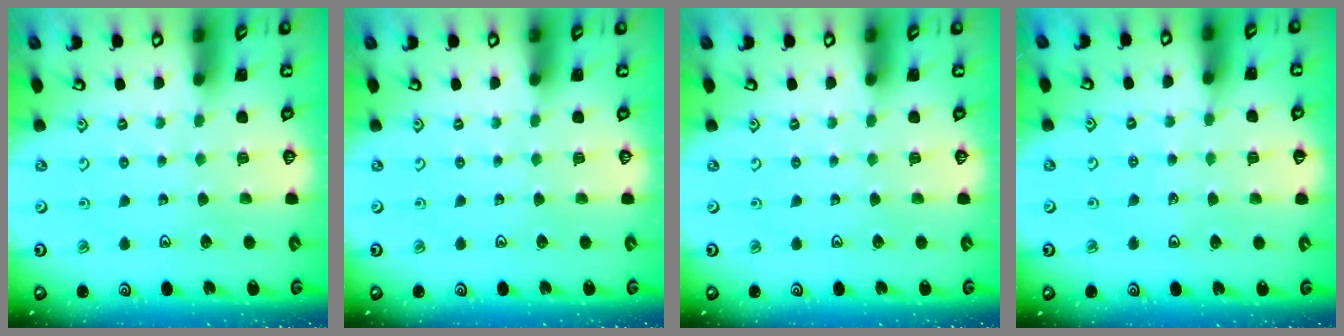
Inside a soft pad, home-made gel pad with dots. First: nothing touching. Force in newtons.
{"total": 0.0}
{"total": 0.0}
{"total": 2.4, "press": 2.1, "slide": 1.2}